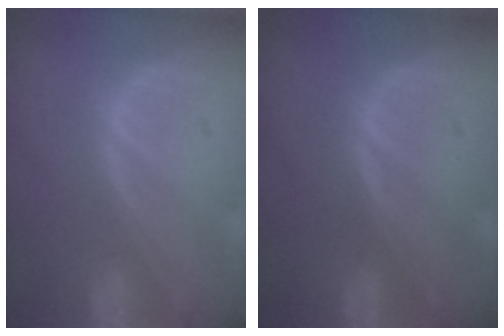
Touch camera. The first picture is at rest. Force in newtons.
{"total": 0.0}